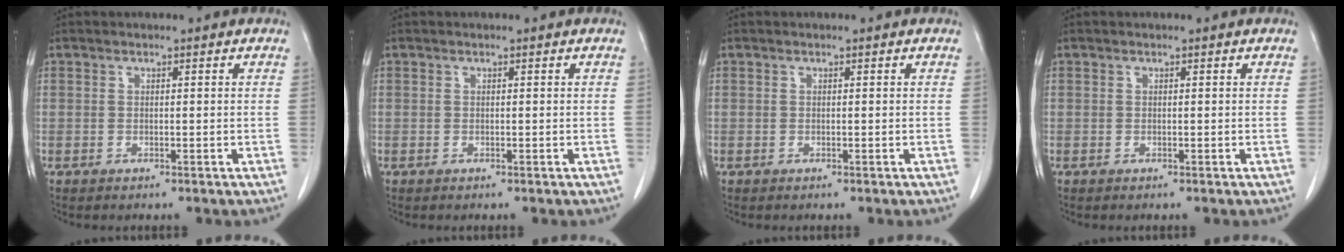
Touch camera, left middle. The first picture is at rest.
{"total": 0.0}
{"total": 0.0}
{"total": 0.0}